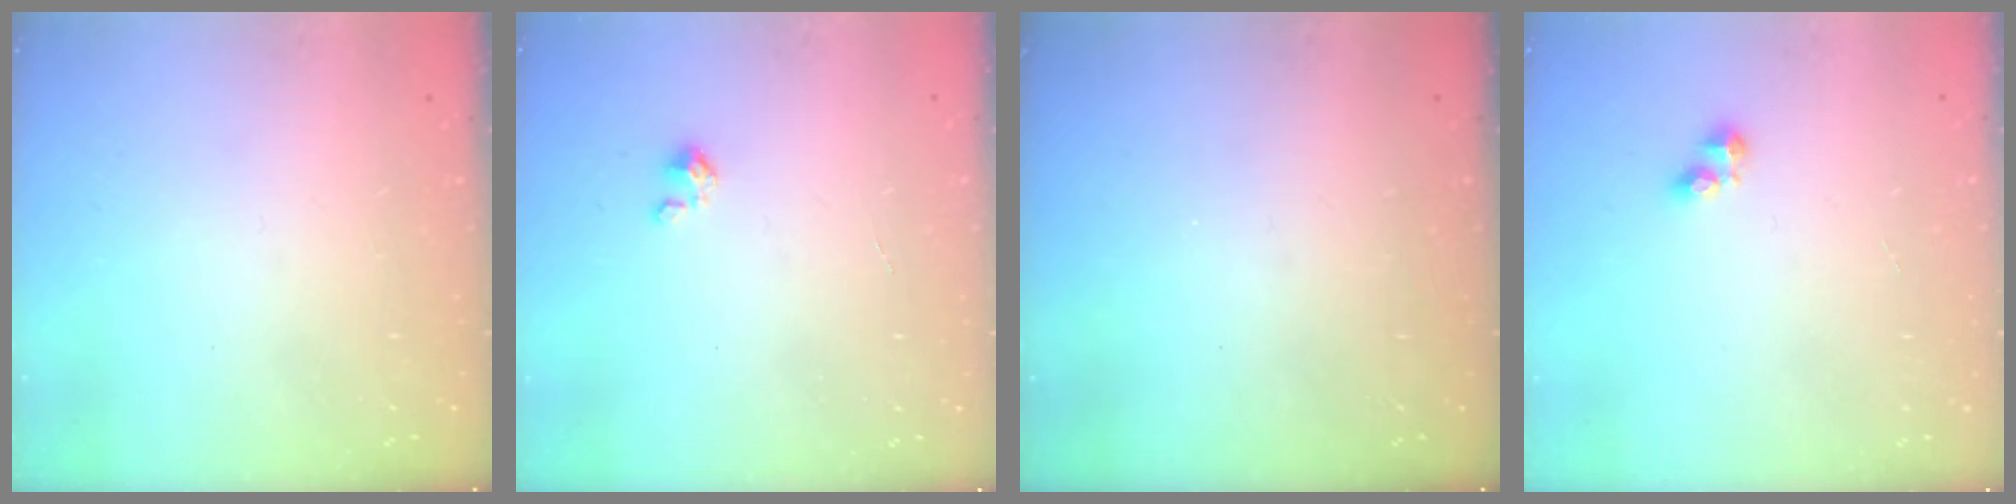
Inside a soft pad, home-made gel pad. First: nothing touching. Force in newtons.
{"total": 0.0}
{"total": 0.0}
{"total": 3.8, "press": 3.7, "slide": 0.6}